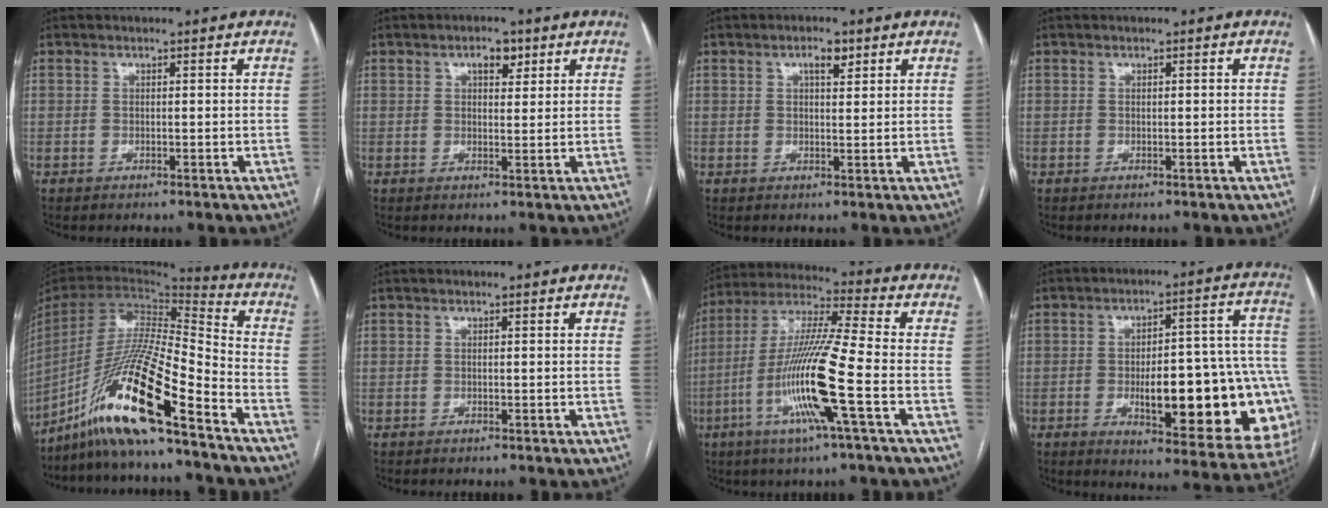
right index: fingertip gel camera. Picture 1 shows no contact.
{"total": 3.2, "force": [1.7, 1.6, 2.2], "torque": [-0.034, 0.007, 0.028]}
{"total": 2.8, "force": [1.5, 1.0, 2.1], "torque": [-0.036, 0.003, 0.025]}
{"total": 0.0}
{"total": 19.3, "force": [-13.2, 0.3, 14.1], "torque": [-0.300, -0.026, -0.250]}
{"total": 0.0}
{"total": 15.7, "force": [-5.0, -0.5, 14.9], "torque": [-0.301, -0.012, -0.103]}
{"total": 24.4, "force": [-5.1, 6.6, 23.0], "torque": [-0.212, 0.026, -0.047]}